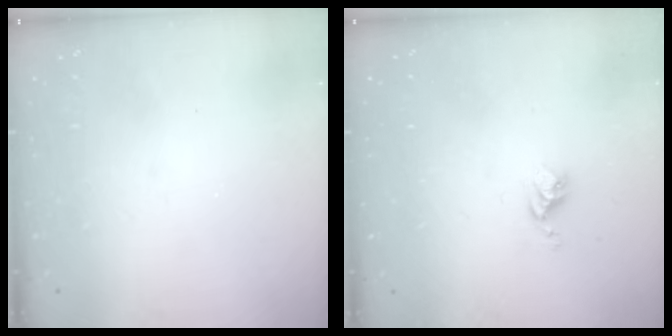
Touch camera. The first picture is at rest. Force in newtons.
{"total": 4.1, "press": 4.1, "slide": 0.1}